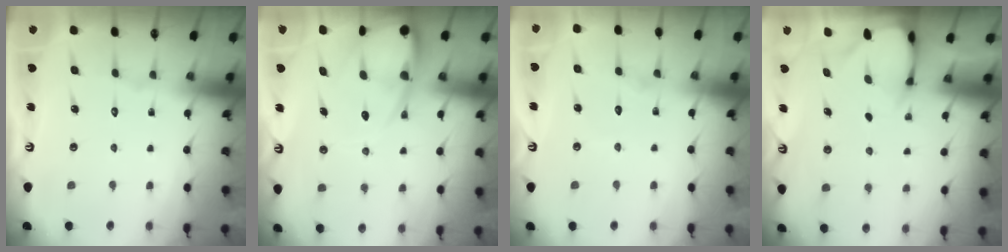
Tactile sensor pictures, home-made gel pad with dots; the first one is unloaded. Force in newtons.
{"total": 11.1, "press": 11.0, "slide": 1.2}
{"total": 4.1, "press": 4.1, "slide": 0.4}
{"total": 2.0, "press": 2.0, "slide": 0.1}